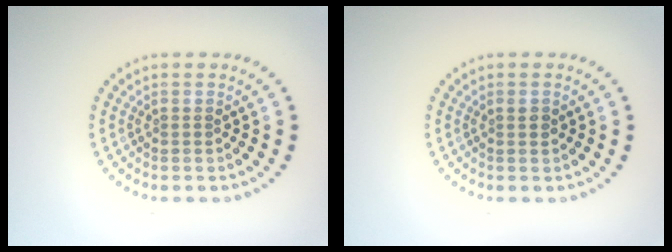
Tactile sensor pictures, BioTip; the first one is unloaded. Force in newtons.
{"total": 0.7, "press": 0.7, "slide": 0.2}